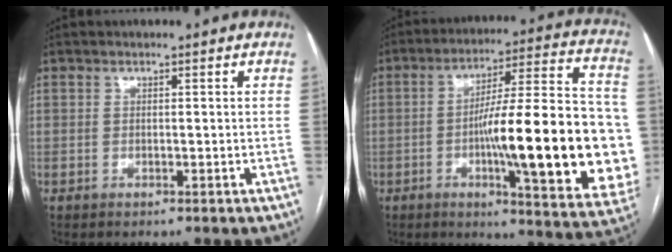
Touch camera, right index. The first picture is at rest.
{"total": 25.5, "force": [-4.1, 3.8, 24.9], "torque": [-0.292, 0.014, -0.052]}